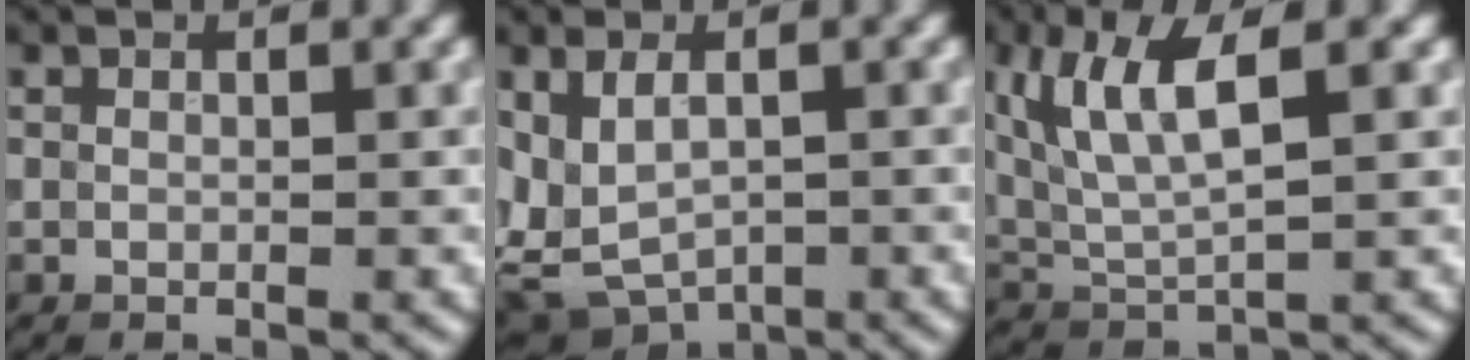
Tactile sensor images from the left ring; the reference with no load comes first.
{"total": 5.0, "force": [-0.7, 3.6, 3.5], "torque": [-0.074, -0.017, -0.004]}
{"total": 7.2, "force": [2.7, 2.4, 6.2], "torque": [-0.129, 0.008, 0.054]}